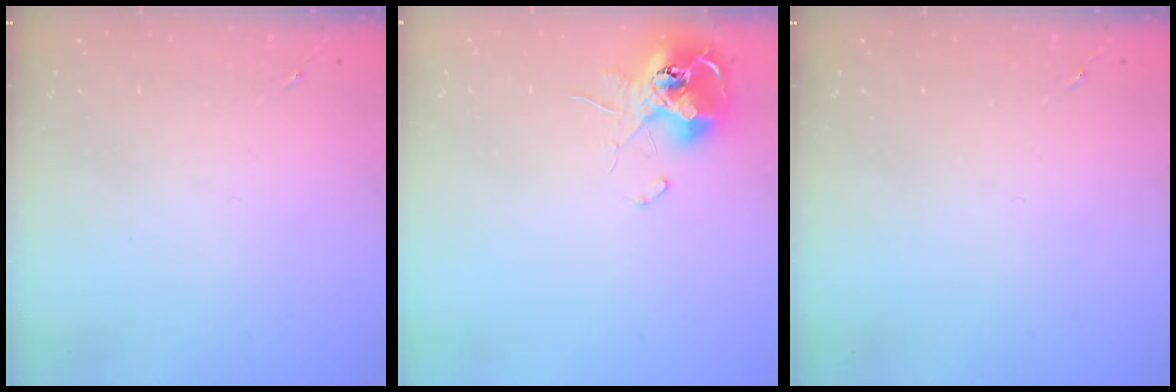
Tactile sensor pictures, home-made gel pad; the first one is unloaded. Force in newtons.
{"total": 11.6, "press": 11.6, "slide": 1.1}
{"total": 0.0}